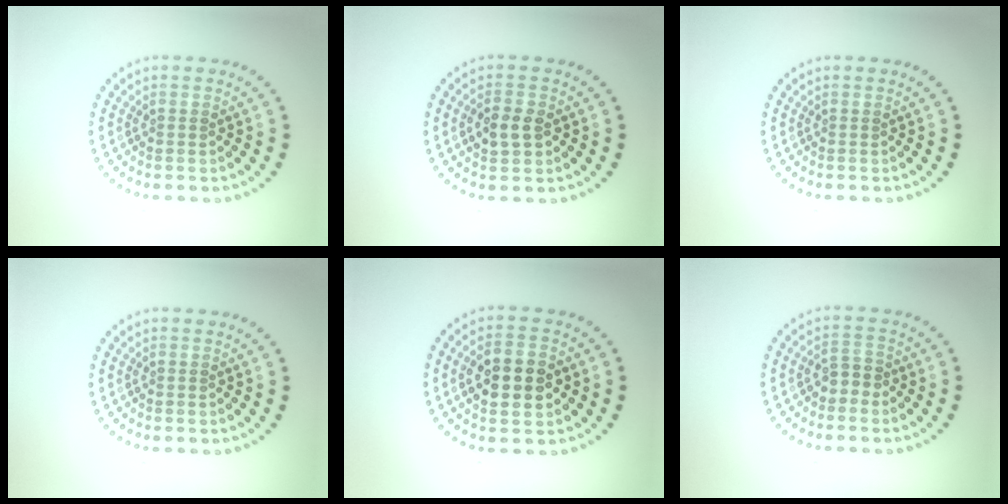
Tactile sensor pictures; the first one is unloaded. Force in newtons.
{"total": 2.6, "press": 2.6, "slide": 0.0}
{"total": 0.0}
{"total": 0.0}
{"total": 4.9, "press": 4.8, "slide": 0.4}
{"total": 1.7, "press": 1.6, "slide": 0.8}